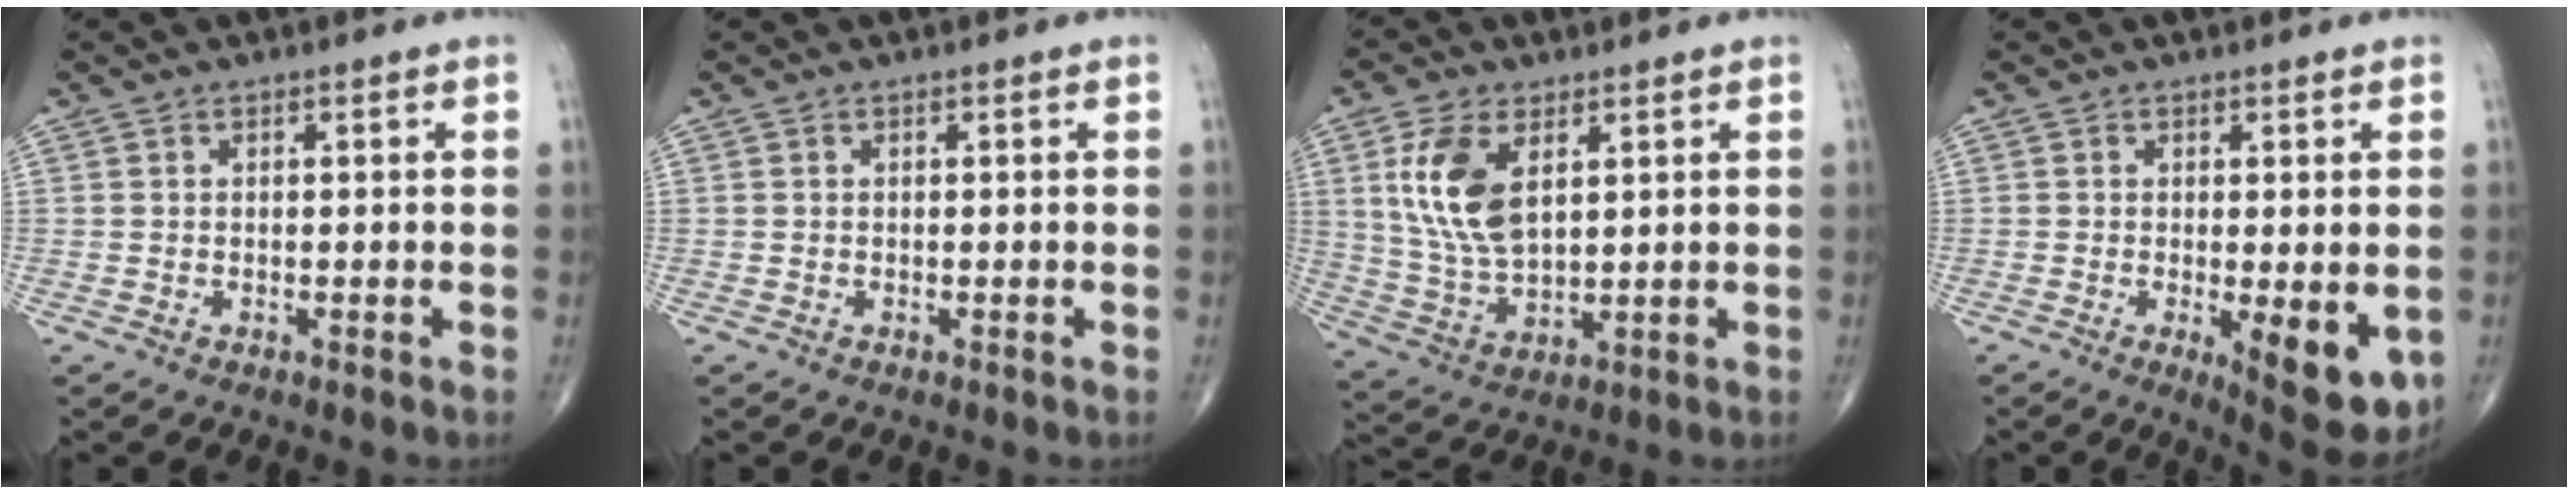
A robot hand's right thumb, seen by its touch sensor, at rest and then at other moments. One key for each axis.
{"total": 0.0}
{"total": 11.8, "fx": 3.9, "fy": 6.3, "fz": 9.2, "tx": -0.183, "ty": -0.014, "tz": 0.083}
{"total": 9.8, "fx": -2.2, "fy": 3.2, "fz": 8.9, "tx": -0.115, "ty": -0.024, "tz": -0.023}